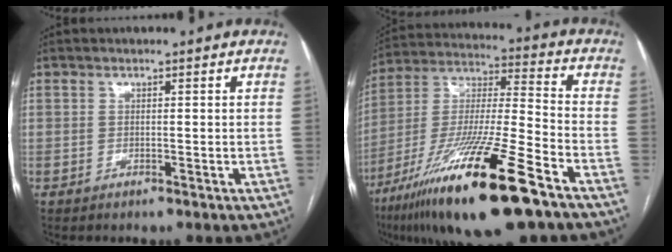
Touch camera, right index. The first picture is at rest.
{"total": 23.6, "force": [-13.7, 1.9, 19.2], "torque": [-0.361, -0.047, -0.244]}